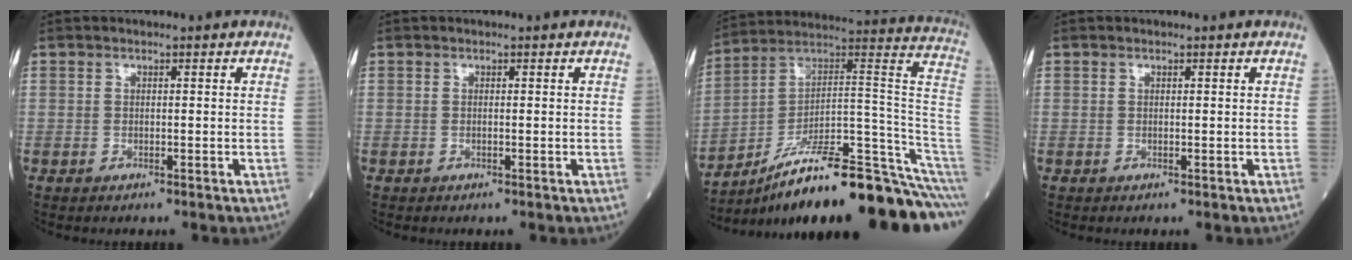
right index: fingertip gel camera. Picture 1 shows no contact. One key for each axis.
{"total": 0.0}
{"total": 24.9, "fx": -17.8, "fy": 0.6, "fz": 17.4, "tx": -0.149, "ty": 0.053, "tz": -0.276}
{"total": 0.0}